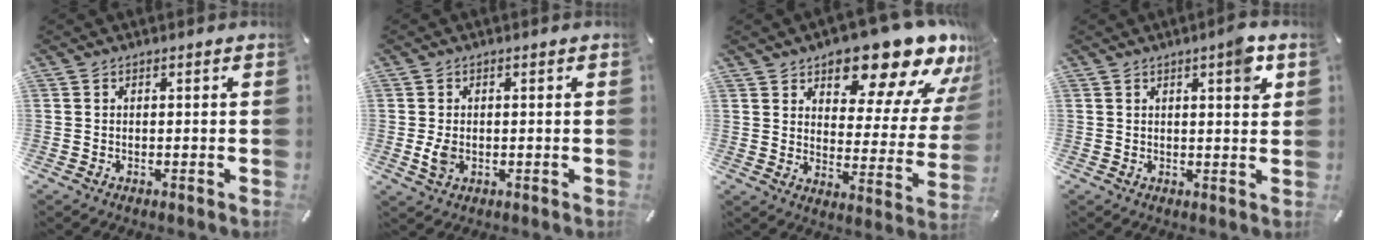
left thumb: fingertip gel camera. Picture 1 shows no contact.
{"total": 3.3, "force": [-0.3, 2.4, 2.1], "torque": [-0.051, -0.007, -0.012]}
{"total": 18.5, "force": [14.6, 7.5, 8.8], "torque": [-0.114, -0.120, 0.239]}
{"total": 5.2, "force": [2.4, 1.3, 4.5], "torque": [-0.060, -0.008, 0.033]}